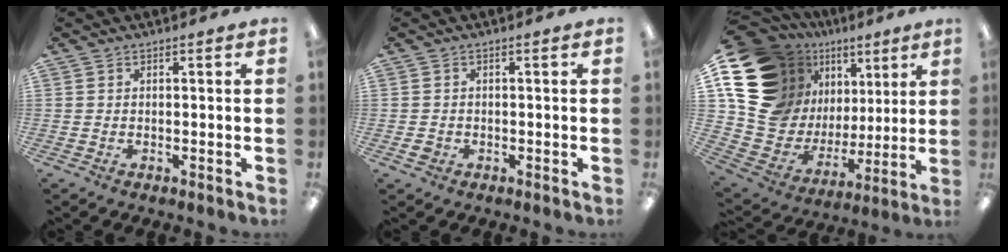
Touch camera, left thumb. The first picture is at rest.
{"total": 1.9, "force": [-0.6, 1.7, 0.5], "torque": [-0.008, 0.004, -0.012]}
{"total": 18.5, "force": [11.3, 13.2, 6.6], "torque": [-0.147, -0.088, 0.238]}